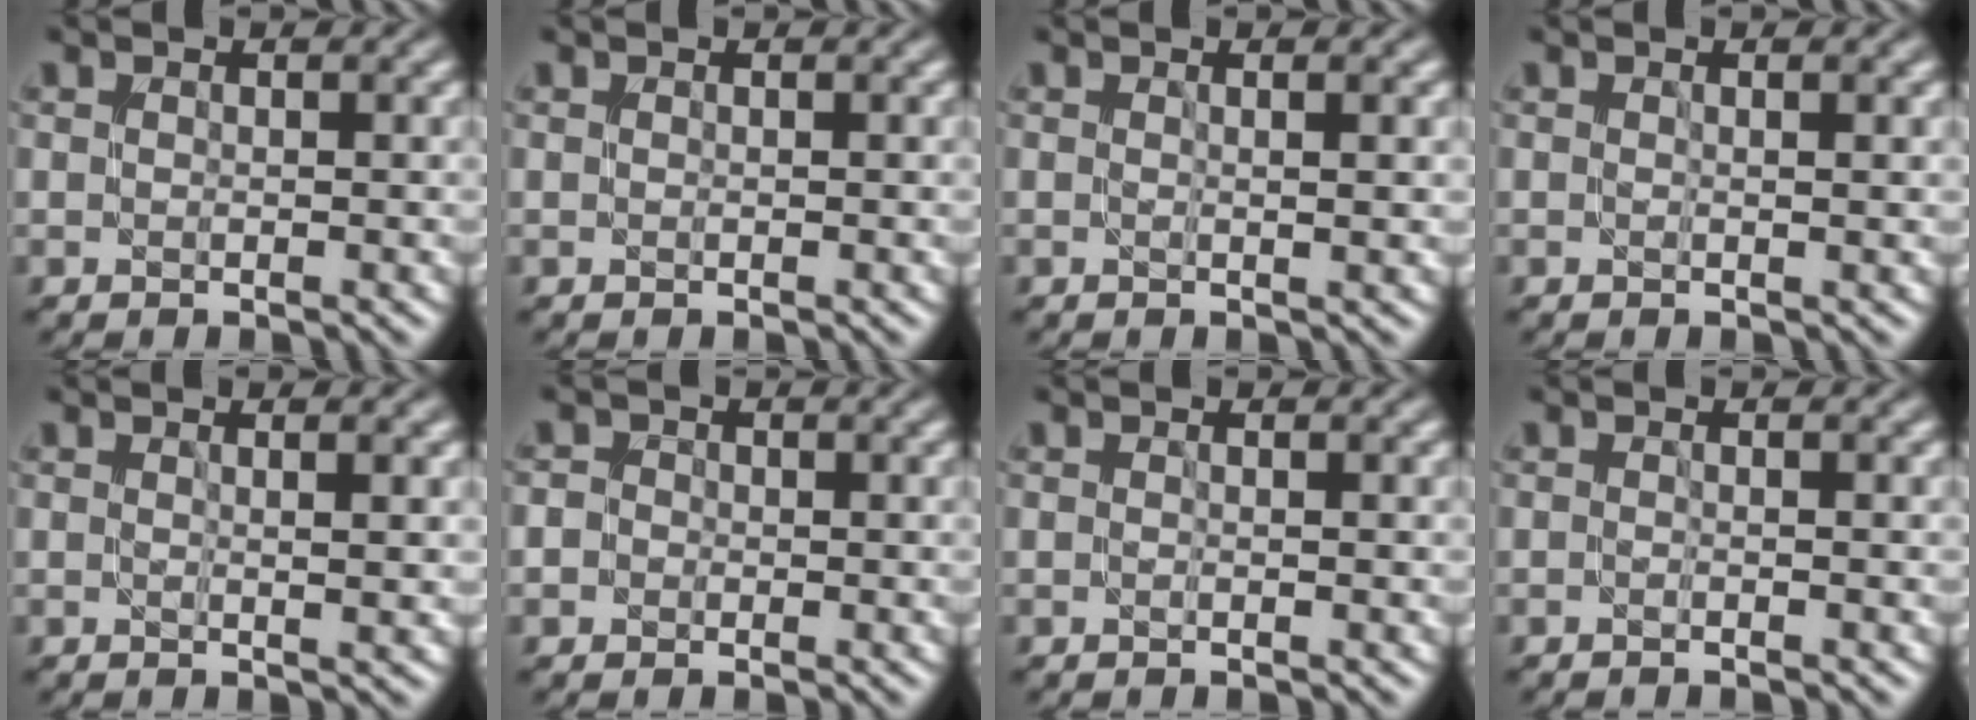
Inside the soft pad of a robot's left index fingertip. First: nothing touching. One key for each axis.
{"total": 0.0}
{"total": 1.5, "fx": 0.3, "fy": 0.4, "fz": 1.5, "tx": -0.017, "ty": -0.001, "tz": -0.003}
{"total": 0.9, "fx": 0.1, "fy": 0.2, "fz": 0.9, "tx": -0.011, "ty": -0.001, "tz": -0.002}
{"total": 2.0, "fx": 0.4, "fy": 0.5, "fz": 1.9, "tx": -0.022, "ty": 0.000, "tz": 0.000}
{"total": 1.8, "fx": 0.0, "fy": 1.6, "fz": 0.7, "tx": 0.004, "ty": 0.007, "tz": -0.017}
{"total": 0.6, "fx": -0.1, "fy": 0.1, "fz": 0.5, "tx": -0.010, "ty": -0.006, "tz": -0.005}
{"total": 1.1, "fx": -0.3, "fy": 0.4, "fz": 0.9, "tx": -0.008, "ty": -0.012, "tz": -0.014}